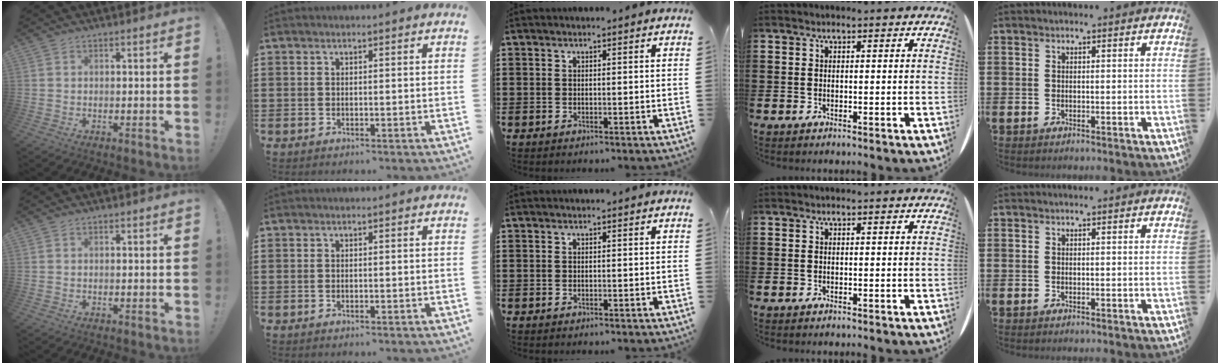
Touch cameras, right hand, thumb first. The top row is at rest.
{}